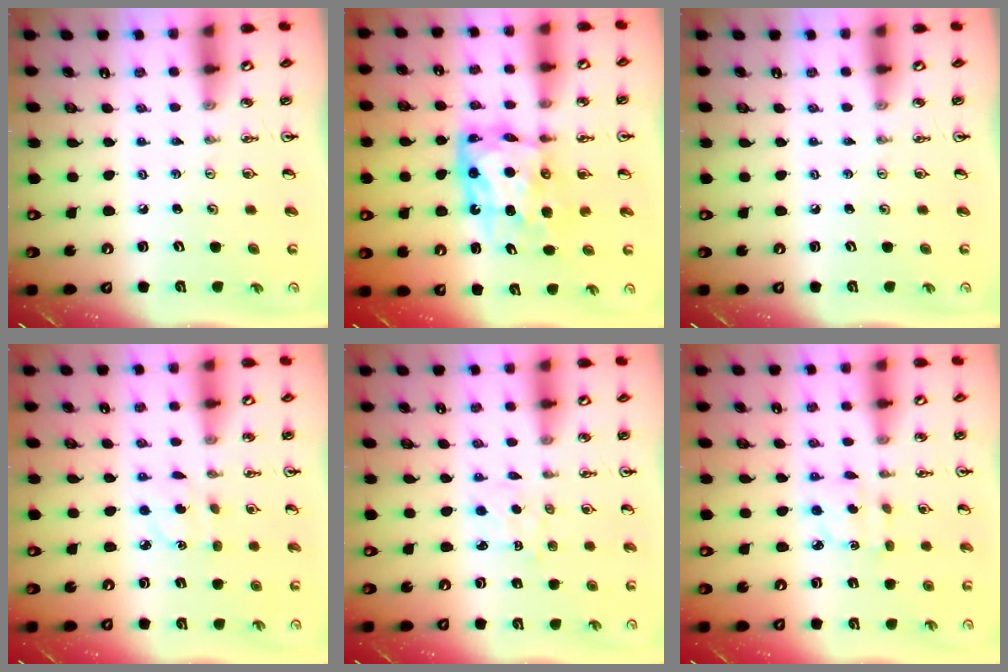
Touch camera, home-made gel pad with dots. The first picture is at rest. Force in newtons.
{"total": 10.6, "press": 10.5, "slide": 1.3}
{"total": 0.0}
{"total": 3.5, "press": 3.4, "slide": 0.7}
{"total": 2.9, "press": 2.8, "slide": 0.4}
{"total": 3.4, "press": 3.3, "slide": 0.7}